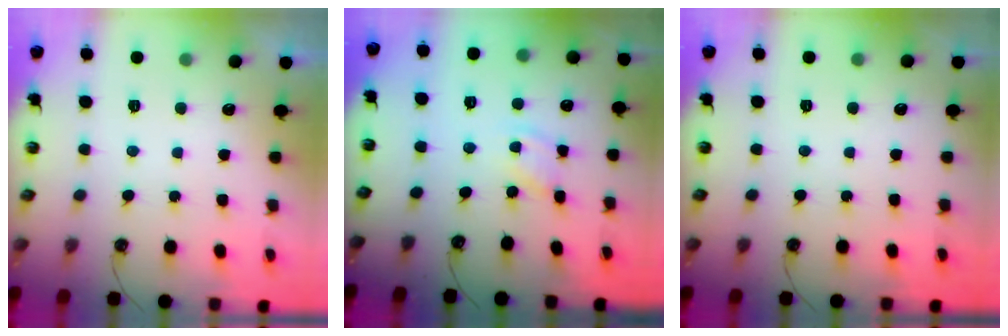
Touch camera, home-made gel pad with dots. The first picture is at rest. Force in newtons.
{"total": 4.1, "press": 4.0, "slide": 0.5}
{"total": 0.0}